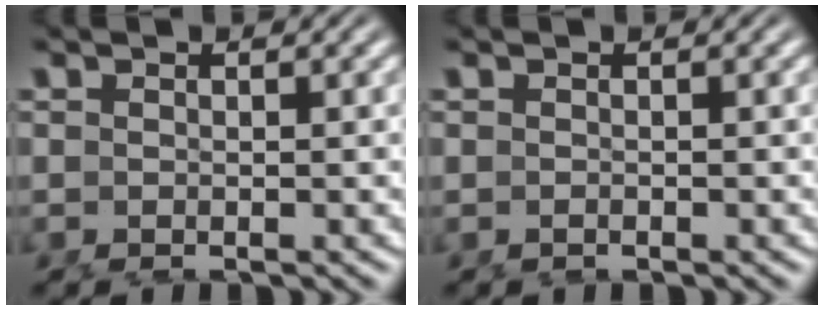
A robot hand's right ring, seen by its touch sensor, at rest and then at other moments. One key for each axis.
{"total": 0.7, "fx": -0.1, "fy": -0.7, "fz": -0.2, "tx": 0.007, "ty": 0.001, "tz": -0.002}